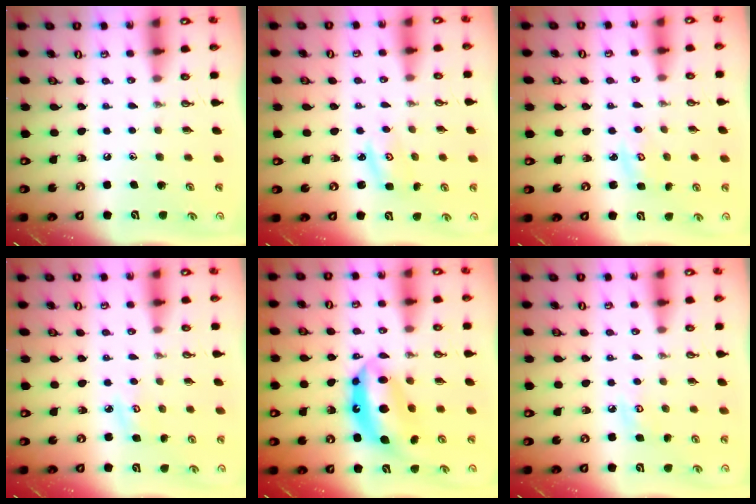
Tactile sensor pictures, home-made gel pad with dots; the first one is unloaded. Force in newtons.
{"total": 2.7, "press": 2.7, "slide": 0.4}
{"total": 2.7, "press": 2.7, "slide": 0.3}
{"total": 3.8, "press": 3.8, "slide": 0.3}
{"total": 14.7, "press": 14.6, "slide": 1.1}
{"total": 5.5, "press": 5.5, "slide": 0.6}